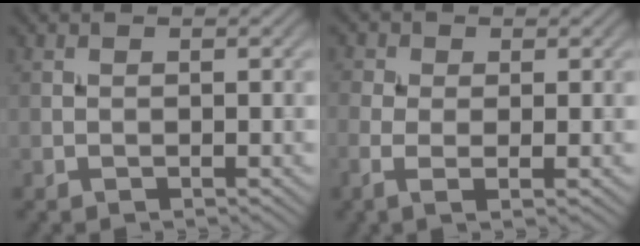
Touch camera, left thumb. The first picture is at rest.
{"total": 3.2, "force": [-0.5, 1.5, 2.8], "torque": [-0.070, -0.002, -0.016]}